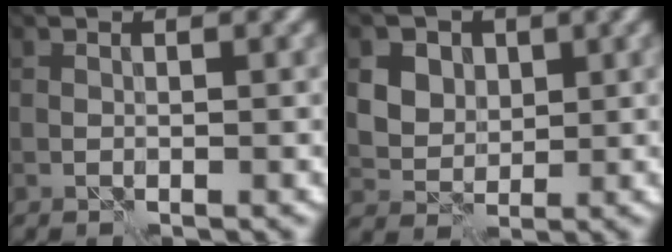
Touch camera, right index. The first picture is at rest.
{"total": 7.8, "force": [3.5, 6.1, 3.4], "torque": [-0.071, 0.022, 0.052]}